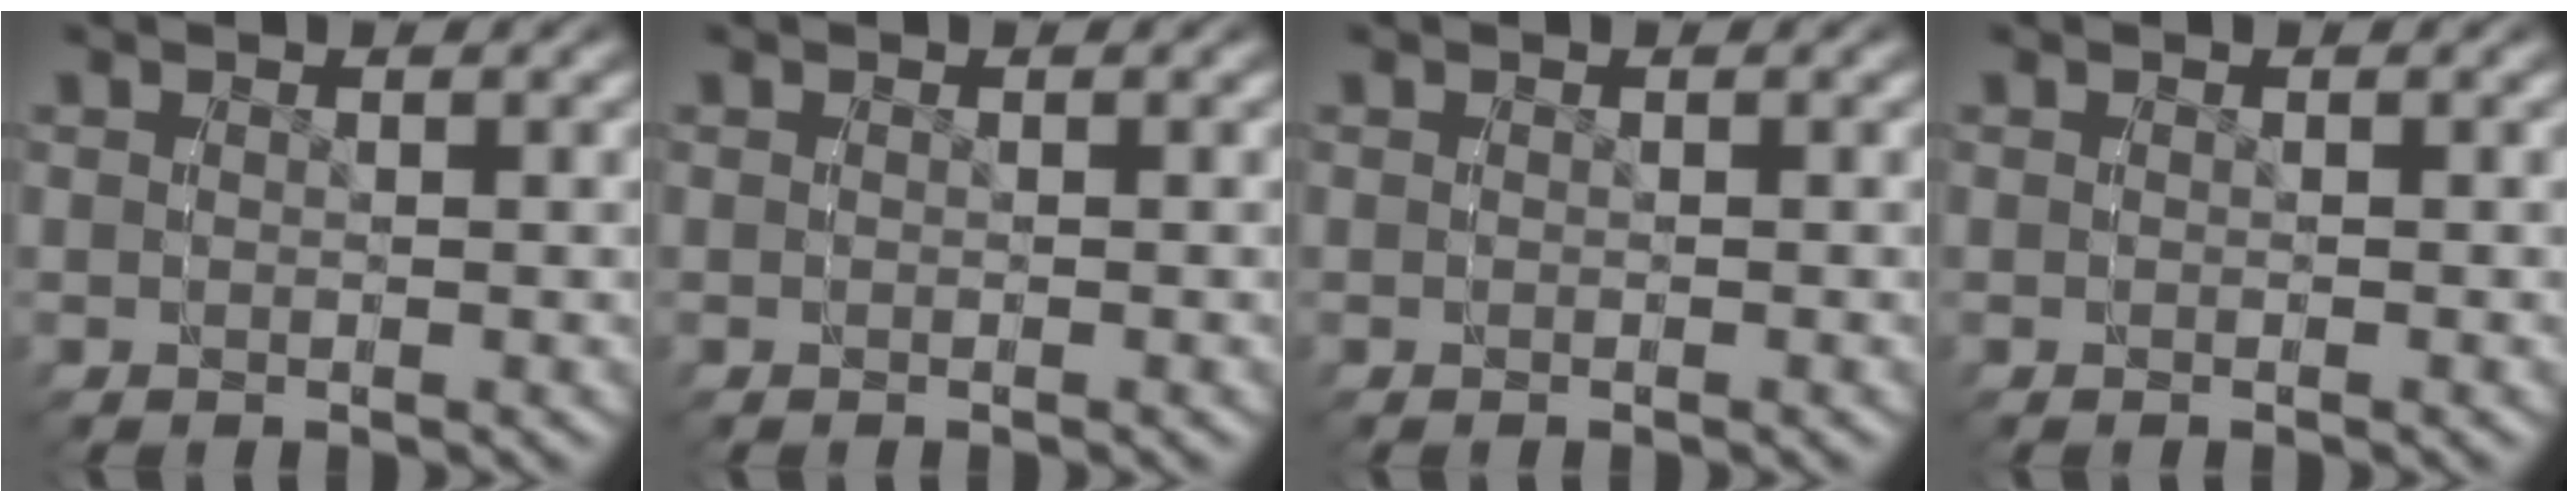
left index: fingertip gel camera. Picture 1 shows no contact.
{"total": 0.0}
{"total": 0.0}
{"total": 0.0}